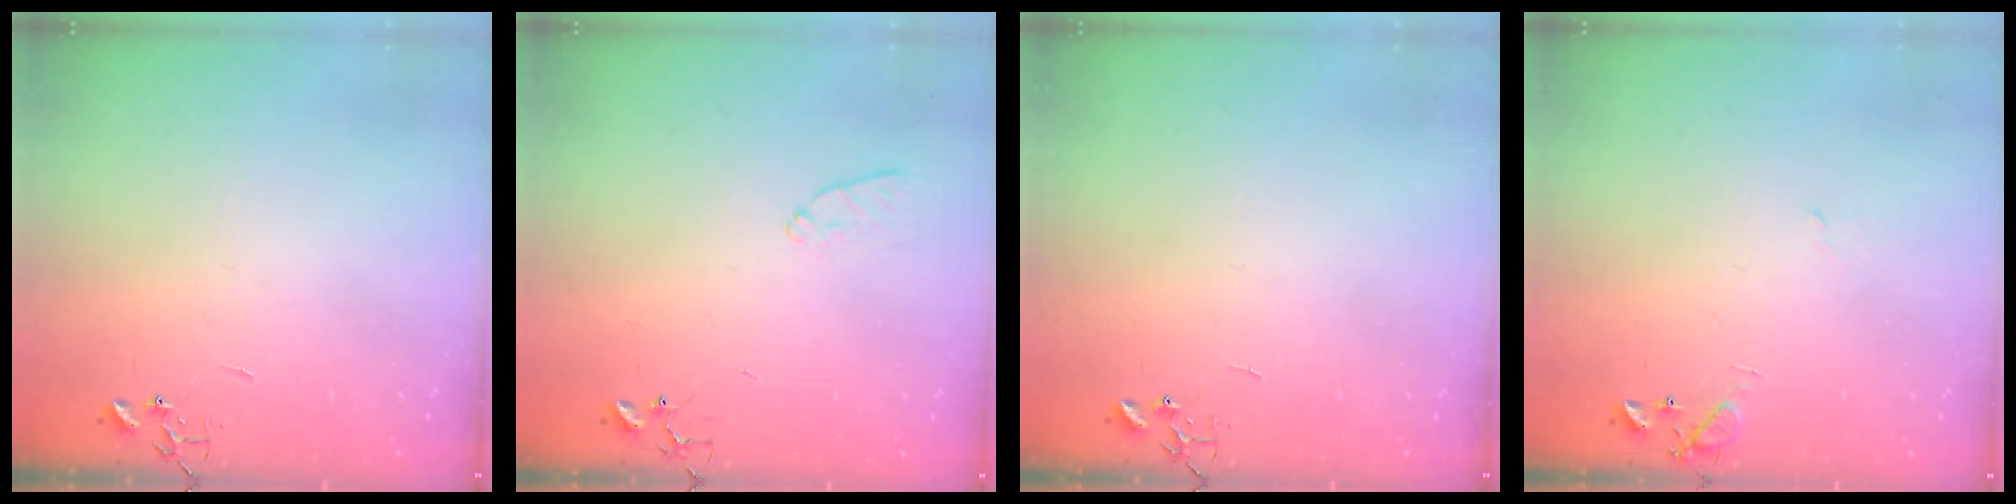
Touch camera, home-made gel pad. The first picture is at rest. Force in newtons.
{"total": 5.7, "press": 5.7, "slide": 0.6}
{"total": 0.0}
{"total": 8.6, "press": 8.5, "slide": 1.1}